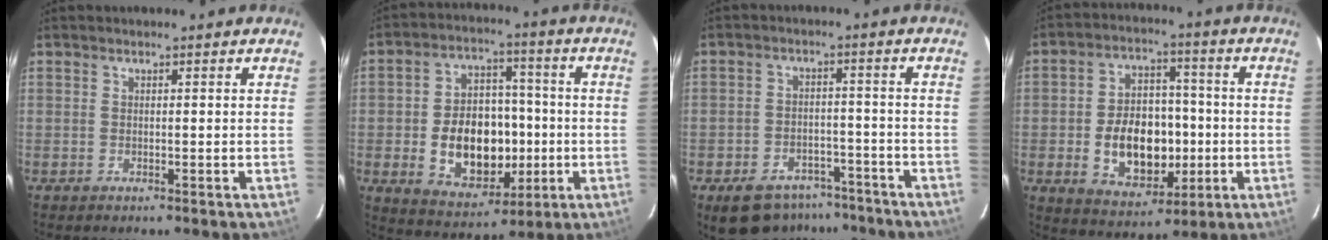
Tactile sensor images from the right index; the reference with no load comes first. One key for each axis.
{"total": 15.3, "fx": -2.6, "fy": 10.7, "fz": 10.6, "tx": -0.209, "ty": 0.019, "tz": -0.017}
{"total": 12.2, "fx": -9.1, "fy": 6.8, "fz": 4.4, "tx": -0.102, "ty": 0.016, "tz": -0.113}
{"total": 14.0, "fx": -2.5, "fy": 9.6, "fz": 9.9, "tx": -0.193, "ty": 0.016, "tz": -0.020}